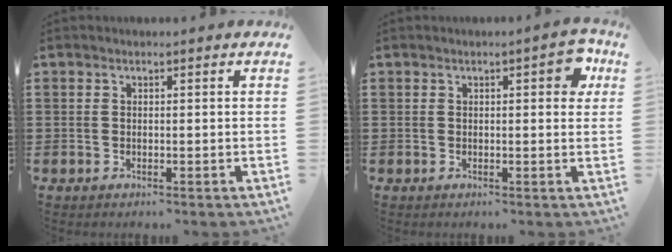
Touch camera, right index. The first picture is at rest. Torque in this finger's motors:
{"motor_torque": [0.67, -0.03, 0.12, 0.04]}